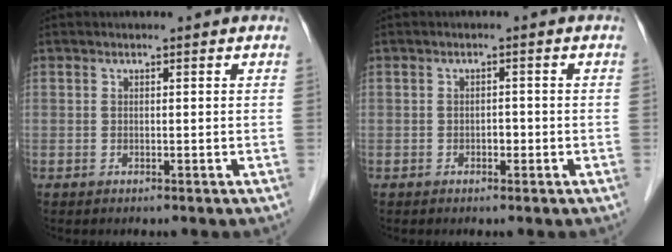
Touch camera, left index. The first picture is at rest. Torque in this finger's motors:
{"motor_torque": [0.02, 0.02, 0.00, 0.00]}